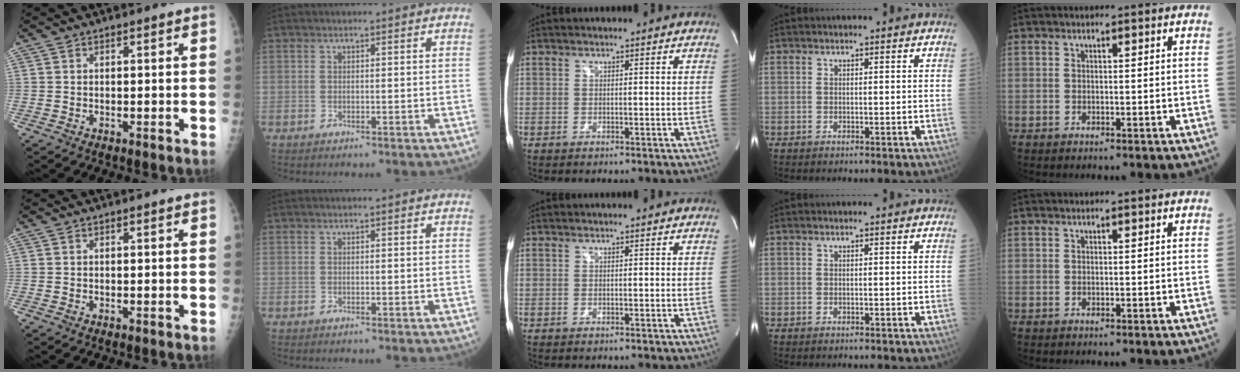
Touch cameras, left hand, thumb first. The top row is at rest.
{}